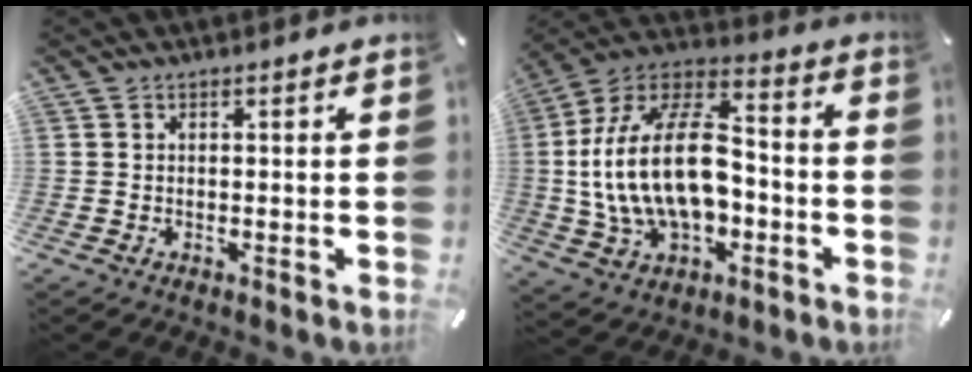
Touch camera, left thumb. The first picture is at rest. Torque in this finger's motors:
{"motor_torque": [1.37, 2.46, 2.77, 0.00, 0.43]}